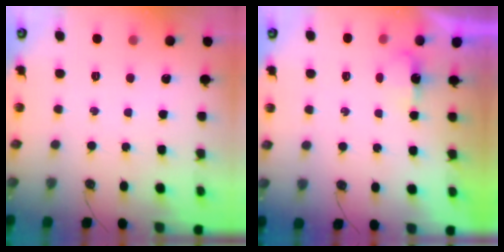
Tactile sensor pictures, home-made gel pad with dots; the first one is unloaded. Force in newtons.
{"total": 2.9, "press": 2.8, "slide": 0.6}